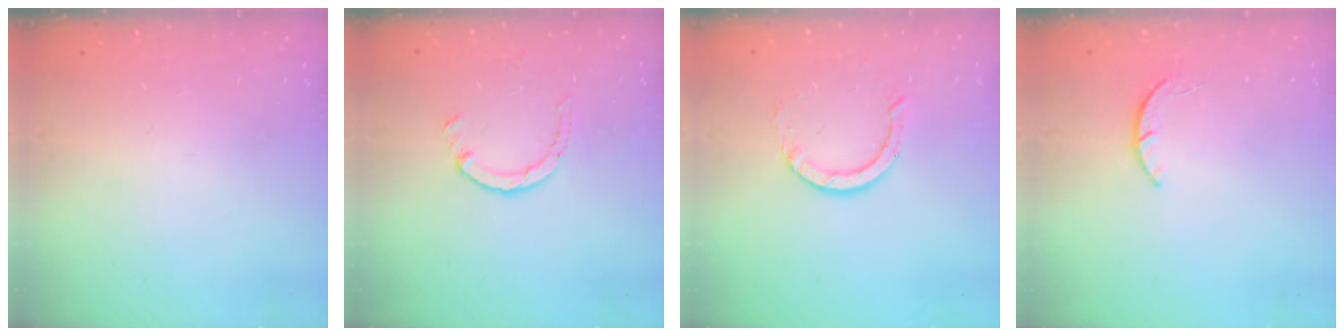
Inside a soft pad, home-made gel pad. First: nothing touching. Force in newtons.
{"total": 2.6, "press": 2.6, "slide": 0.4}
{"total": 2.9, "press": 2.9, "slide": 0.2}
{"total": 1.9, "press": 1.9, "slide": 0.3}